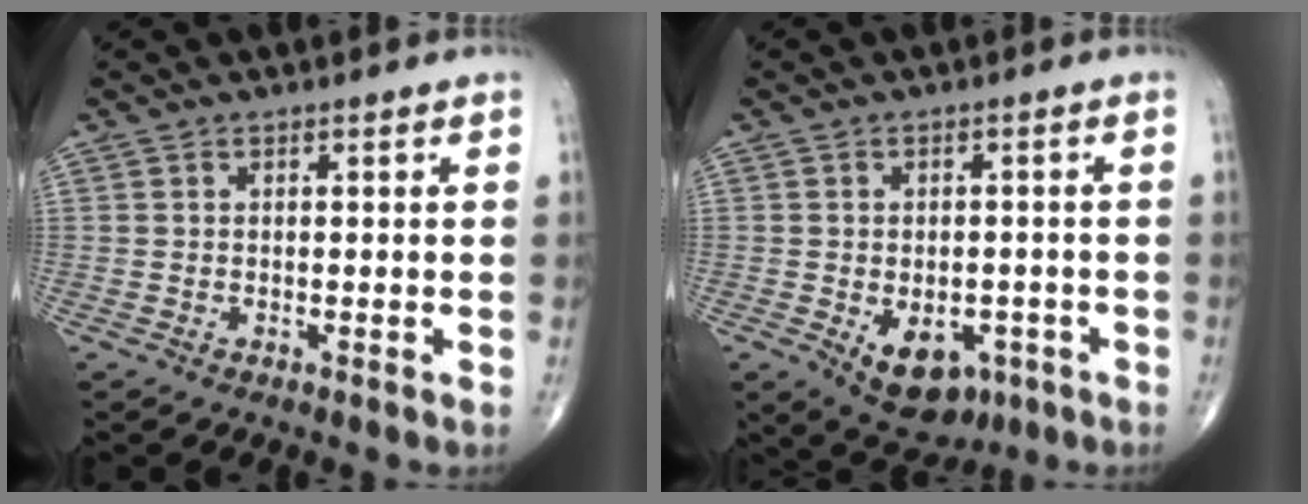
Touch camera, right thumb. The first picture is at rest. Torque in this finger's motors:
{"motor_torque": [-0.12, 0.41, 0.36, 0.19, 0.04]}